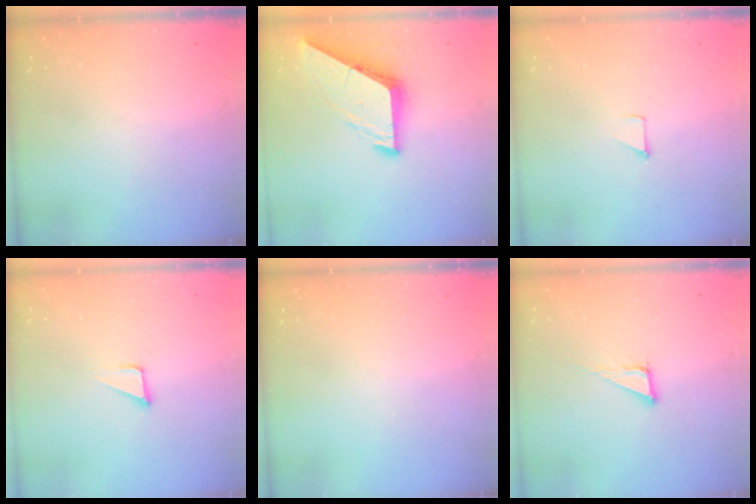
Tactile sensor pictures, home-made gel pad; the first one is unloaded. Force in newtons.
{"total": 8.6, "press": 8.5, "slide": 1.1}
{"total": 2.9, "press": 2.8, "slide": 0.3}
{"total": 2.2, "press": 2.2, "slide": 0.2}
{"total": 0.0}
{"total": 4.7, "press": 4.7, "slide": 0.2}